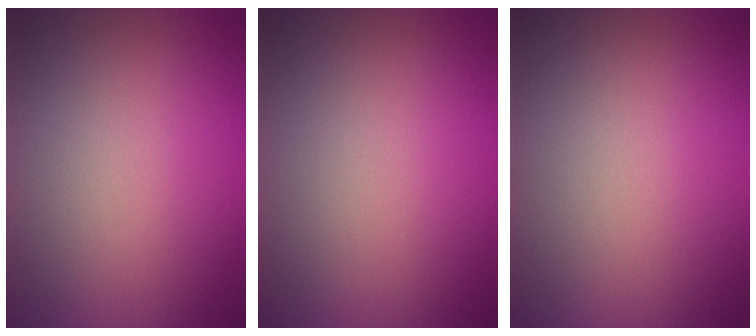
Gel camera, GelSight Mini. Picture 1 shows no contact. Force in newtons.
{"total": 0.0}
{"total": 0.0}